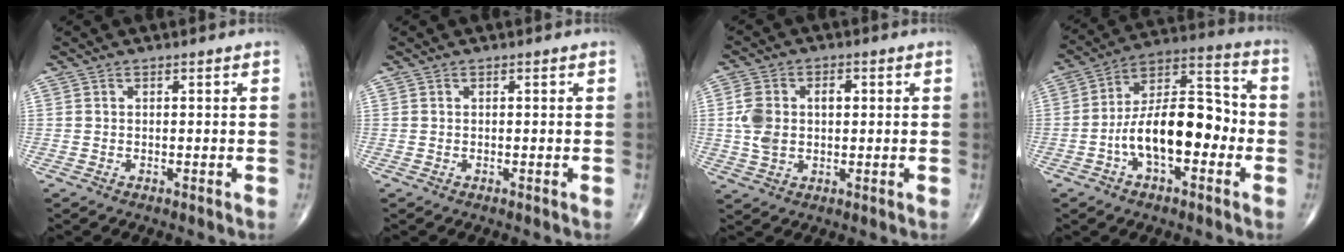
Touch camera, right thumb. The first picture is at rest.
{"total": 0.0}
{"total": 8.0, "force": [0.7, 5.4, 5.8], "torque": [-0.112, 0.017, 0.016]}
{"total": 16.5, "force": [-3.7, 8.3, 13.8], "torque": [-0.214, 0.047, -0.069]}